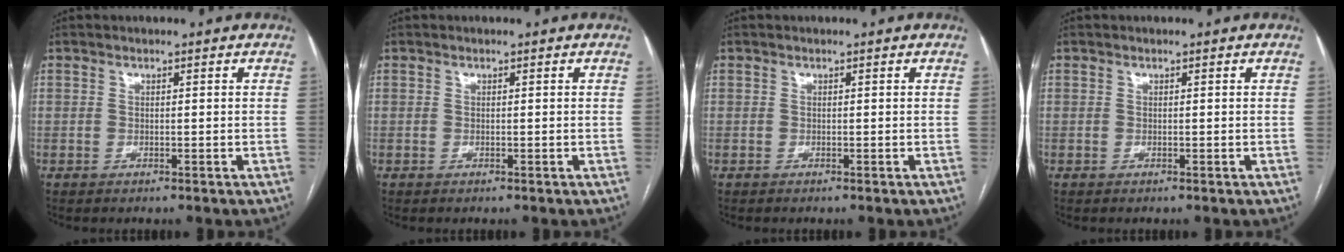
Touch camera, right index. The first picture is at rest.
{"total": 0.0}
{"total": 0.0}
{"total": 0.0}